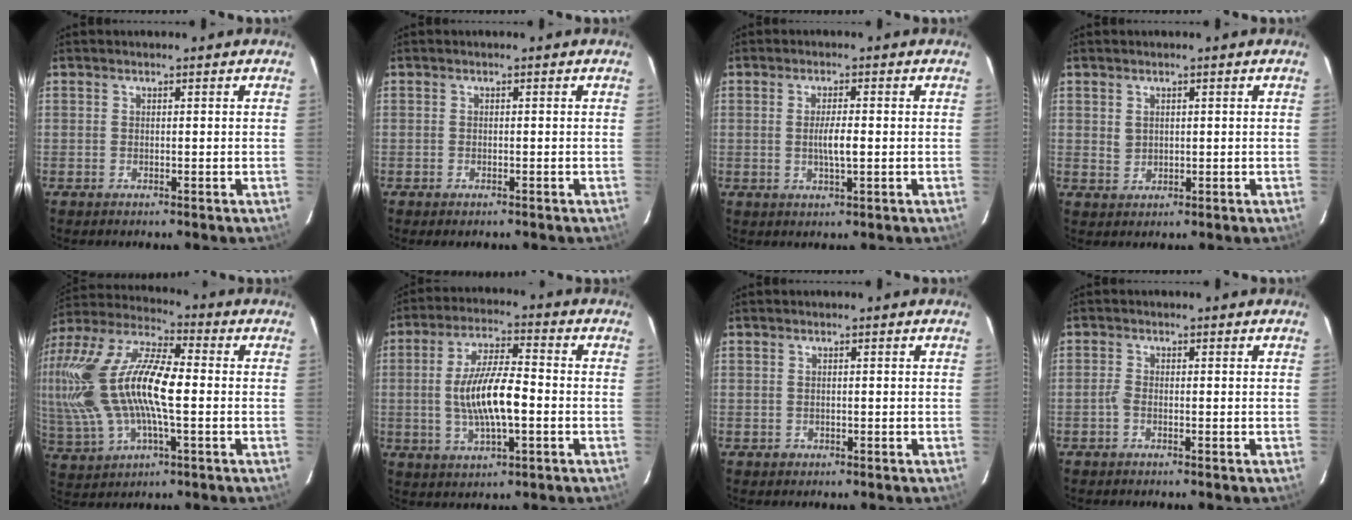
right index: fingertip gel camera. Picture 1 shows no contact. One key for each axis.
{"total": 1.1, "fx": -0.9, "fy": 0.5, "fz": 0.5, "tx": -0.011, "ty": -0.002, "tz": -0.017}
{"total": 3.5, "fx": -0.3, "fy": 0.4, "fz": 3.5, "tx": -0.062, "ty": -0.002, "tz": -0.004}
{"total": 1.9, "fx": 0.6, "fy": 1.7, "fz": 0.6, "tx": -0.007, "ty": 0.004, "tz": 0.015}
{"total": 24.4, "fx": 0.9, "fy": 10.9, "fz": 21.9, "tx": -0.454, "ty": 0.002, "tz": 0.018}
{"total": 11.6, "fx": -1.6, "fy": 3.3, "fz": 11.0, "tx": -0.211, "ty": 0.001, "tz": -0.025}
{"total": 1.0, "fx": -0.4, "fy": 0.9, "fz": 0.1, "tx": 0.003, "ty": 0.002, "tz": -0.002}
{"total": 1.2, "fx": -0.8, "fy": 0.4, "fz": 0.8, "tx": -0.021, "ty": 0.003, "tz": -0.020}